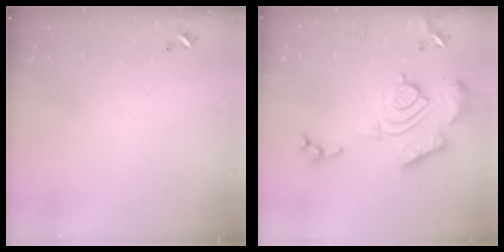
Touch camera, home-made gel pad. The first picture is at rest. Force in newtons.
{"total": 19.2, "press": 19.1, "slide": 1.8}